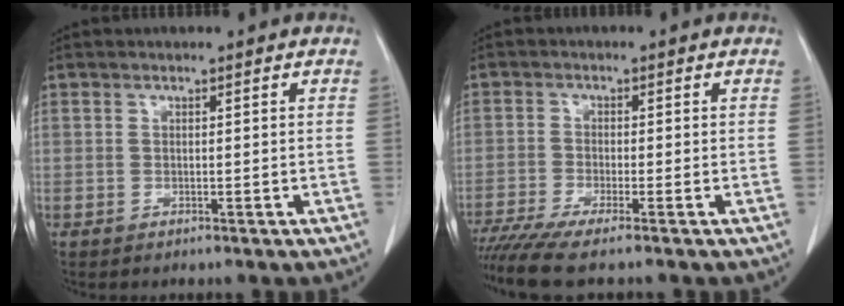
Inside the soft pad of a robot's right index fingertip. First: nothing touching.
{"total": 7.1, "force": [-5.8, -0.4, 4.2], "torque": [-0.066, -0.017, -0.101]}